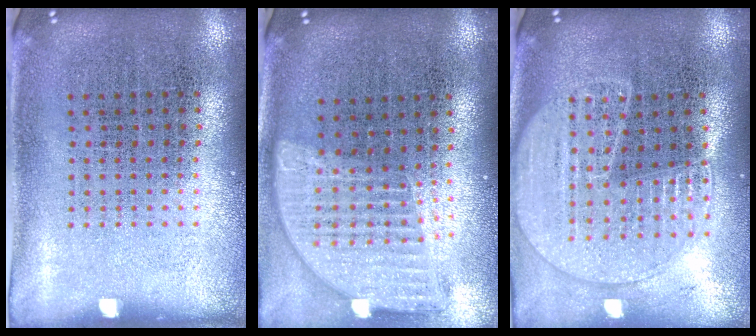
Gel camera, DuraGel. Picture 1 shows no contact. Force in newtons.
{"total": 1.7, "press": 1.5, "slide": 0.9}
{"total": 1.7, "press": 1.6, "slide": 0.6}